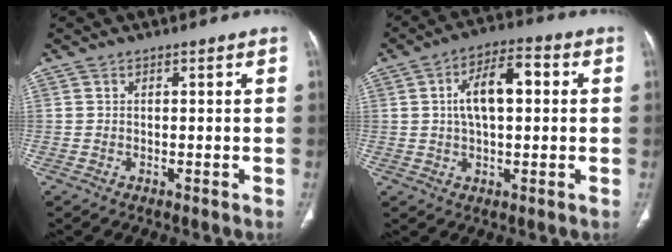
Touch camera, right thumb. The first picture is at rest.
{"total": 10.2, "force": [1.6, 4.9, 8.8], "torque": [-0.148, 0.022, 0.021]}